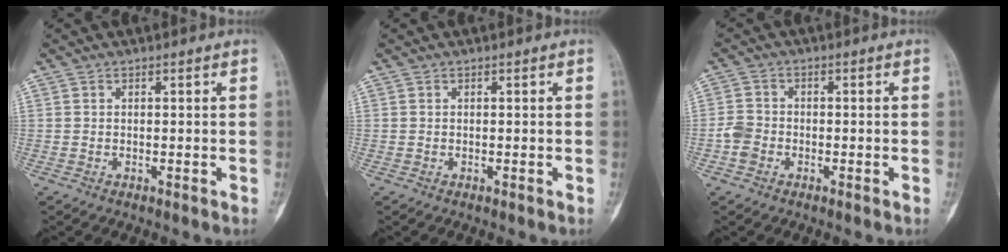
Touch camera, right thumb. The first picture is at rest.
{"total": 0.0}
{"total": 3.4, "force": [-1.3, 2.7, 1.6], "torque": [-0.024, 0.011, -0.030]}